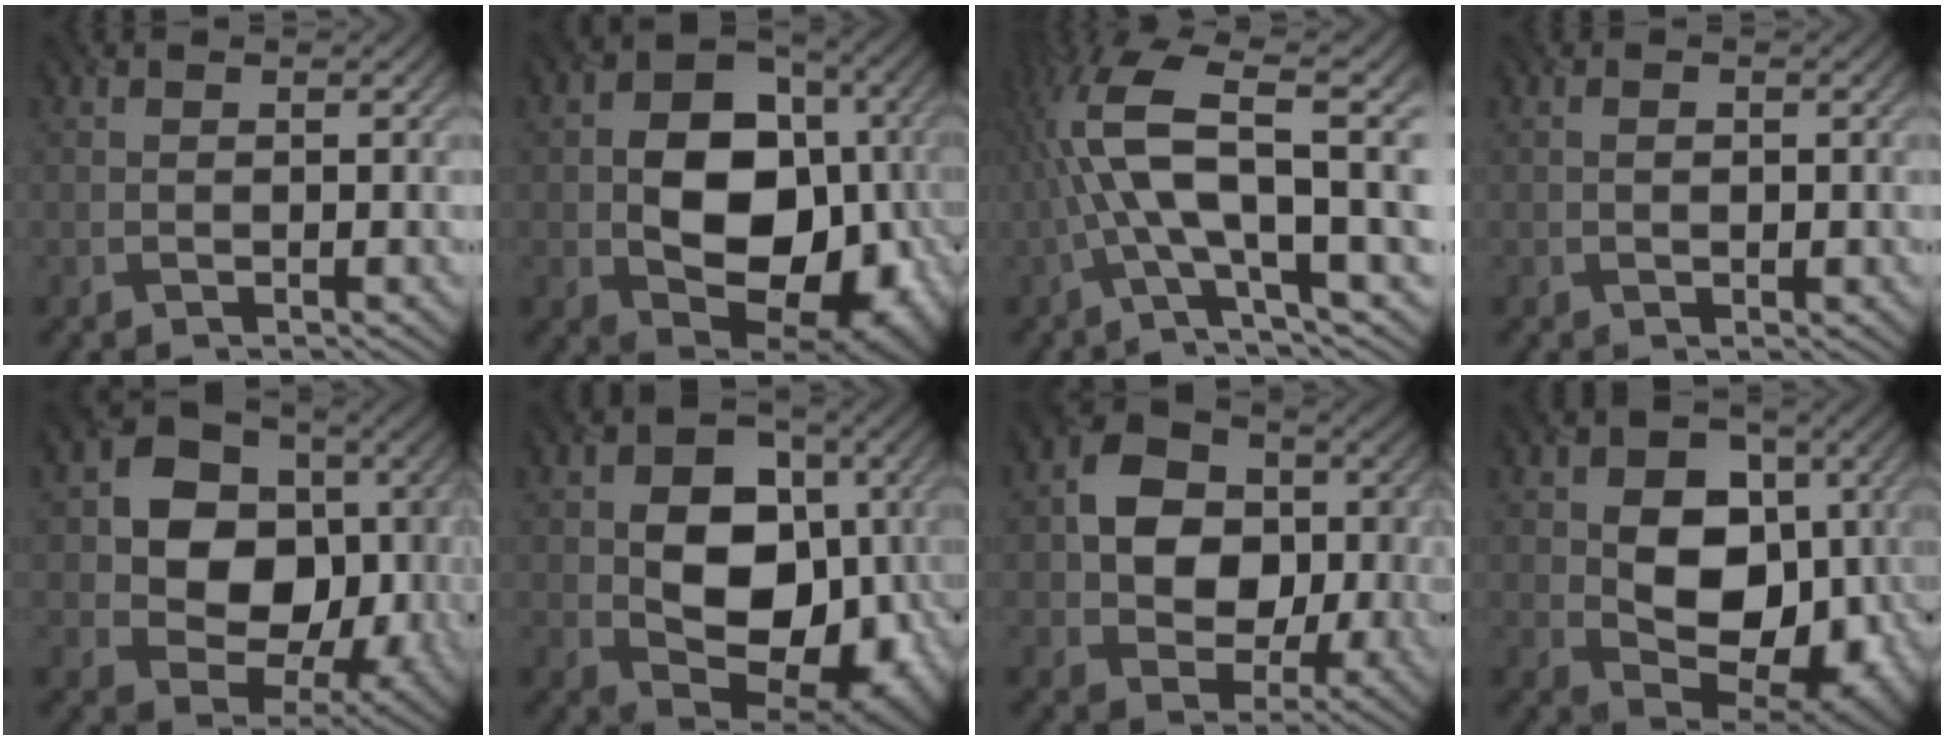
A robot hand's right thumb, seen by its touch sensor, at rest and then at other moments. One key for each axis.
{"total": 15.6, "fx": -1.4, "fy": 11.4, "fz": 10.5, "tx": -0.149, "ty": -0.022, "tz": -0.012}
{"total": 14.8, "fx": 0.2, "fy": 4.2, "fz": 14.2, "tx": -0.289, "ty": 0.015, "tz": 0.010}
{"total": 1.1, "fx": 0.0, "fy": 0.6, "fz": 0.9, "tx": -0.016, "ty": 0.000, "tz": 0.003}
{"total": 15.8, "fx": 2.0, "fy": 12.3, "fz": 9.6, "tx": -0.185, "ty": -0.014, "tz": 0.041}
{"total": 14.4, "fx": -0.5, "fy": 10.8, "fz": 9.5, "tx": -0.130, "ty": -0.013, "tz": -0.002}
{"total": 13.3, "fx": 1.2, "fy": 10.5, "fz": 8.2, "tx": -0.141, "ty": -0.003, "tz": 0.015}
{"total": 13.2, "fx": 0.2, "fy": 9.8, "fz": 8.9, "tx": -0.129, "ty": -0.003, "tz": 0.003}